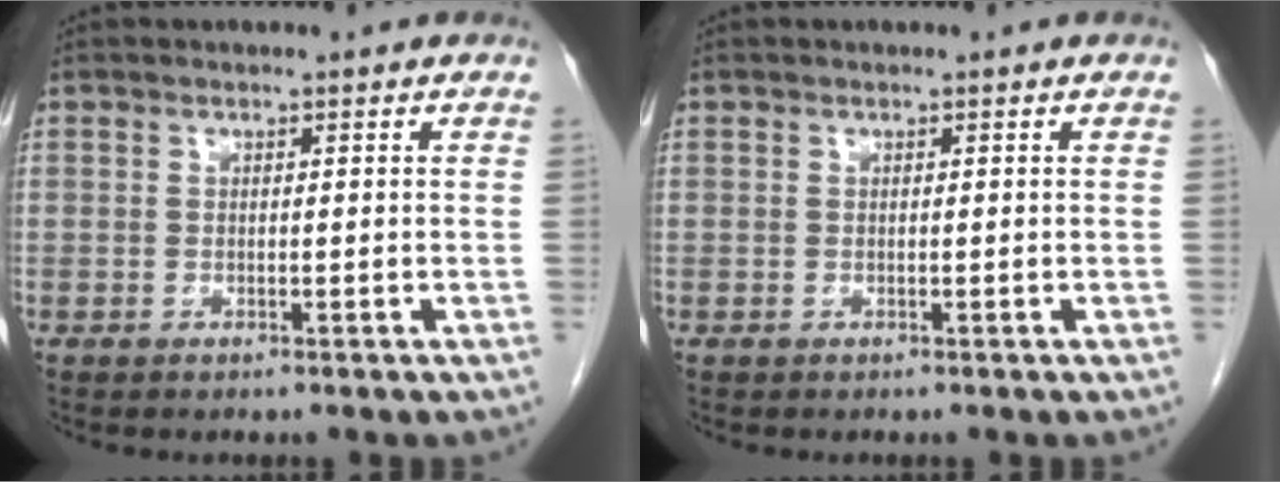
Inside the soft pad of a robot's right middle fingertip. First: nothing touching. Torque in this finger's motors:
{"motor_torque": [0.00, 0.00, 0.00, -0.01]}